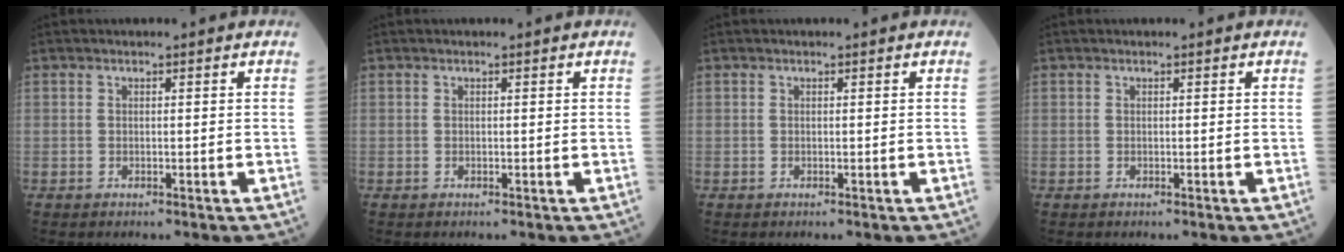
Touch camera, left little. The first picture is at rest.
{"total": 0.0}
{"total": 0.0}
{"total": 0.0}